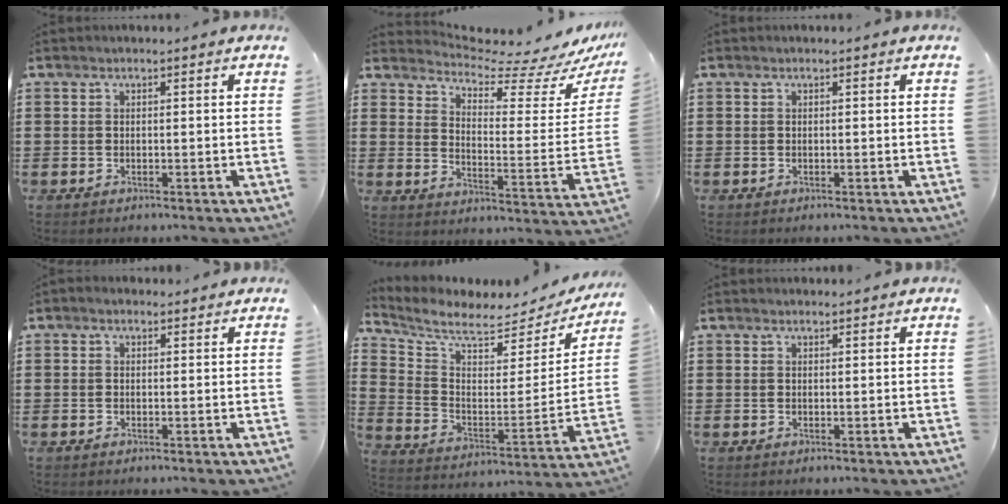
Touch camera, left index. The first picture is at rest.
{"total": 6.2, "force": [5.8, 0.3, 2.3], "torque": [-0.060, -0.056, 0.095]}
{"total": 0.0}
{"total": 0.7, "force": [0.1, 0.6, 0.2], "torque": [-0.005, 0.006, 0.001]}
{"total": 6.1, "force": [5.4, 1.4, 2.4], "torque": [-0.077, -0.045, 0.090]}
{"total": 0.7, "force": [0.6, 0.2, 0.1], "torque": [-0.004, 0.001, 0.013]}